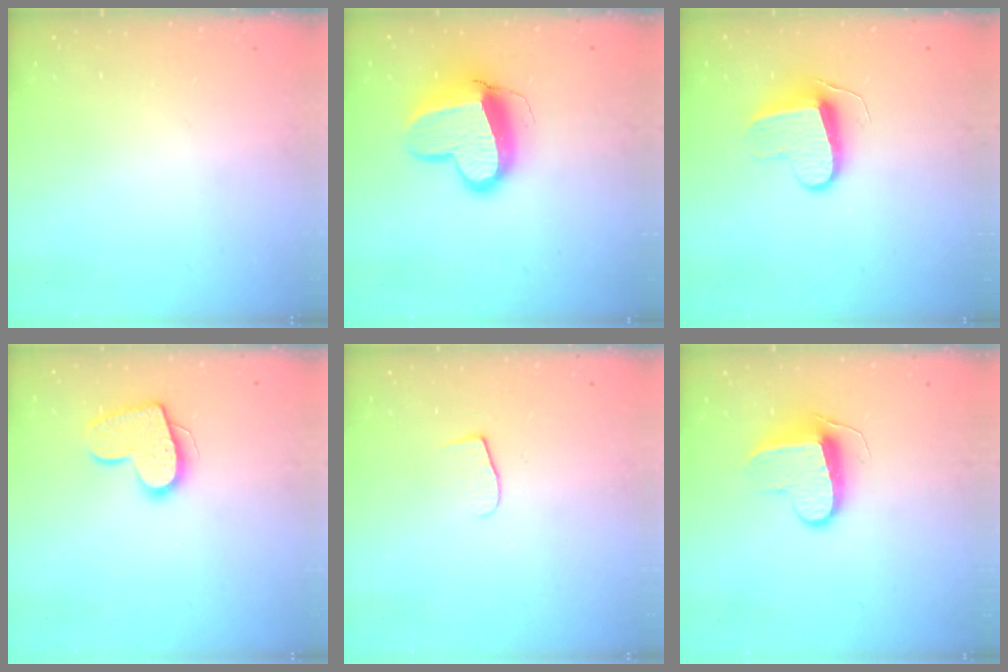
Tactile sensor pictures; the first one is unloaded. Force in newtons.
{"total": 14.4, "press": 14.3, "slide": 1.6}
{"total": 9.0, "press": 9.0, "slide": 0.1}
{"total": 13.5, "press": 13.5, "slide": 0.9}
{"total": 6.6, "press": 6.6, "slide": 0.5}
{"total": 9.6, "press": 9.6, "slide": 0.2}